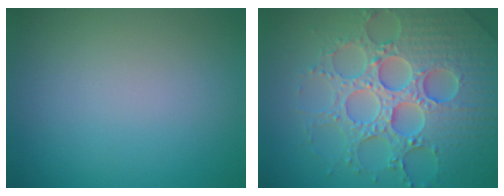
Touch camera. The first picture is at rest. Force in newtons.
{"total": 7.9, "press": 7.7, "slide": 1.8}